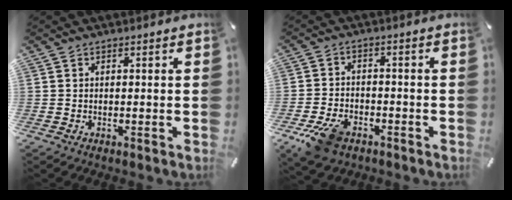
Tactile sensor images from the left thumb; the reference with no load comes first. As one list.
[{"total": 8.3, "force": [-4.6, 5.1, 4.7], "torque": [-0.099, 0.019, -0.083]}]